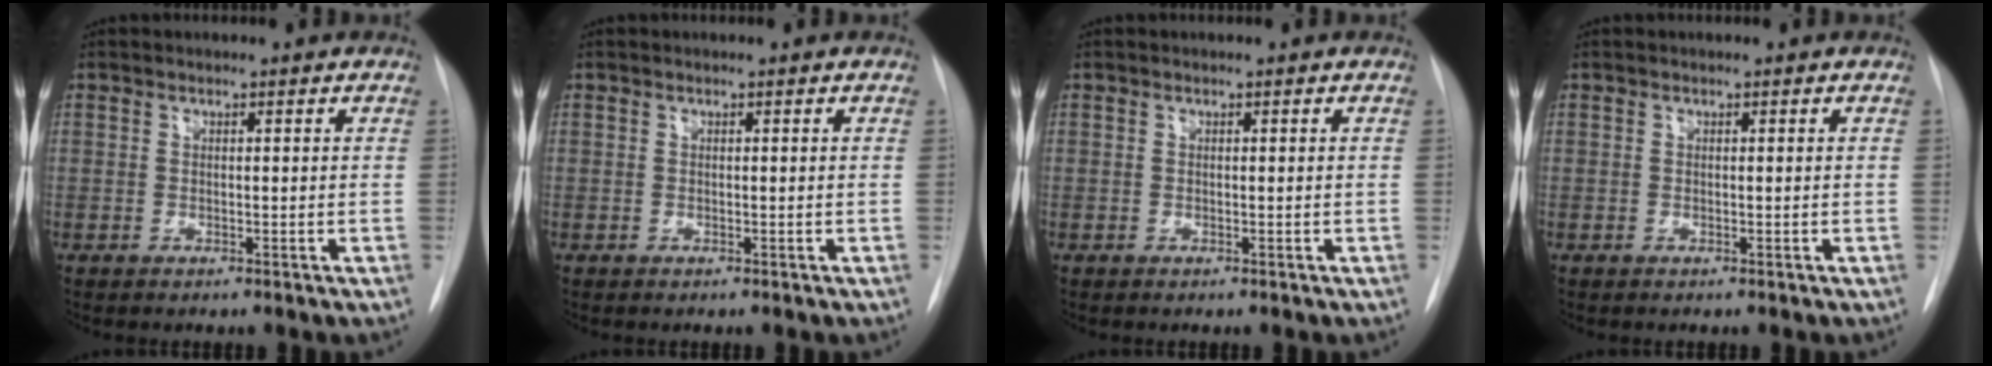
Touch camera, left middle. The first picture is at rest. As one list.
[{"total": 0.0}, {"total": 0.0}, {"total": 0.0}]